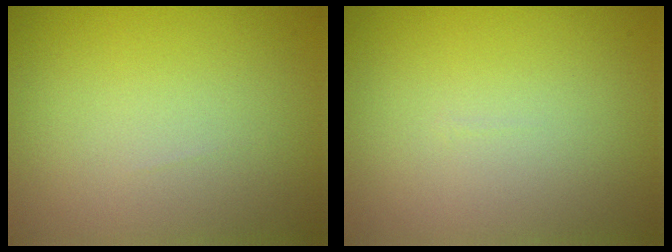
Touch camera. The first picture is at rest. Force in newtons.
{"total": 0.0}